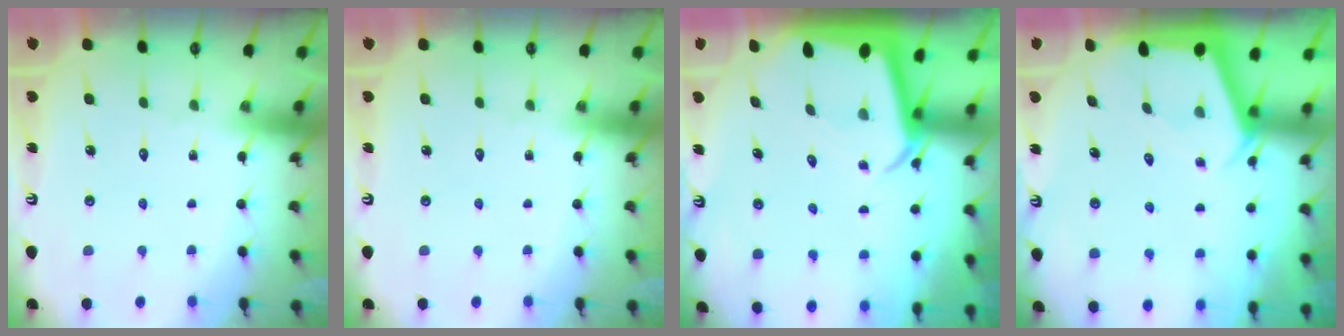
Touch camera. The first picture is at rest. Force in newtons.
{"total": 0.0}
{"total": 3.1, "press": 3.1, "slide": 0.3}
{"total": 2.4, "press": 2.4, "slide": 0.3}